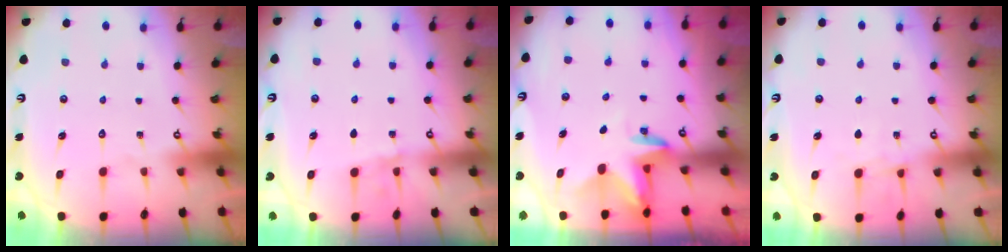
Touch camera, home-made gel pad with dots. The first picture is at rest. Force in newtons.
{"total": 2.4, "press": 2.3, "slide": 0.3}
{"total": 3.2, "press": 3.2, "slide": 0.1}
{"total": 4.8, "press": 4.7, "slide": 0.5}